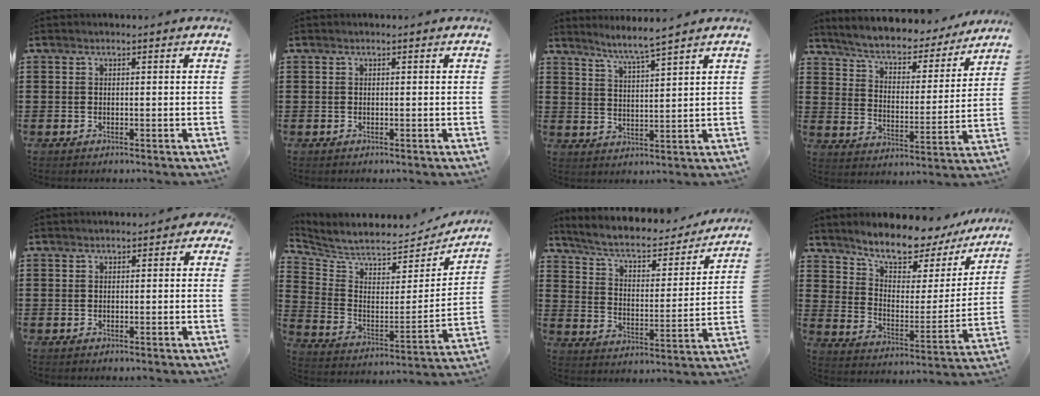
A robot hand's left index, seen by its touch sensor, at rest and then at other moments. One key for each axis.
{"total": 0.0}
{"total": 4.3, "fx": 3.9, "fy": -1.1, "fz": 1.5, "tx": -0.042, "ty": -0.022, "tz": 0.066}
{"total": 4.7, "fx": 4.5, "fy": 0.8, "fz": 1.4, "tx": -0.052, "ty": -0.035, "tz": 0.068}
{"total": 0.8, "fx": -0.4, "fy": 0.5, "fz": 0.4, "tx": -0.011, "ty": 0.003, "tz": -0.011}
{"total": 5.6, "fx": 5.3, "fy": 1.2, "fz": 1.4, "tx": -0.059, "ty": -0.047, "tz": 0.088}
{"total": 5.6, "fx": 4.8, "fy": 1.3, "fz": 2.7, "tx": -0.074, "ty": -0.031, "tz": 0.074}
{"total": 8.7, "fx": 8.1, "fy": 2.1, "fz": 2.6, "tx": -0.077, "ty": -0.063, "tz": 0.140}